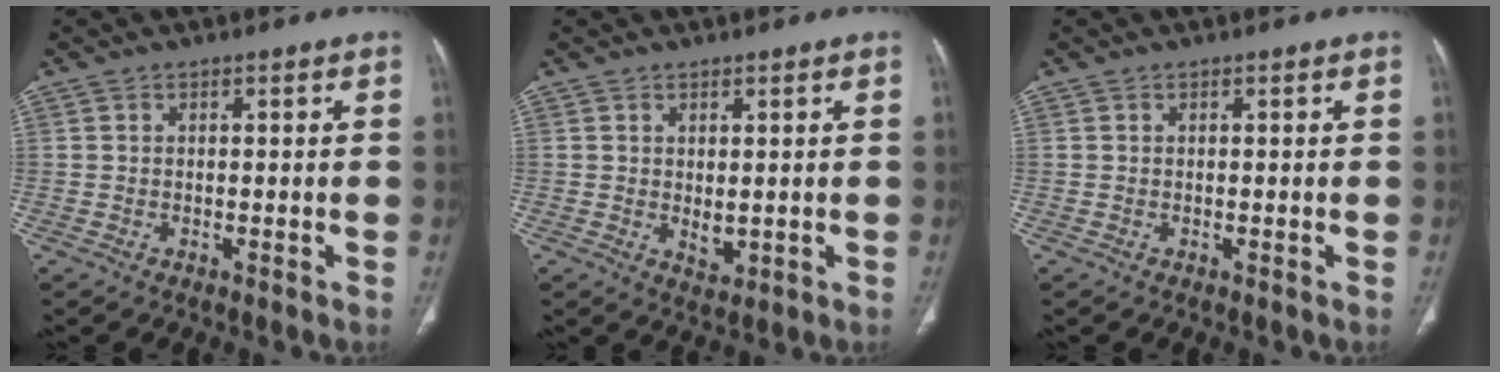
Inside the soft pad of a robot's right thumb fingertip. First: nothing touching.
{"total": 2.4, "force": [0.1, 1.3, 2.0], "torque": [-0.030, -0.011, 0.010]}
{"total": 0.0}